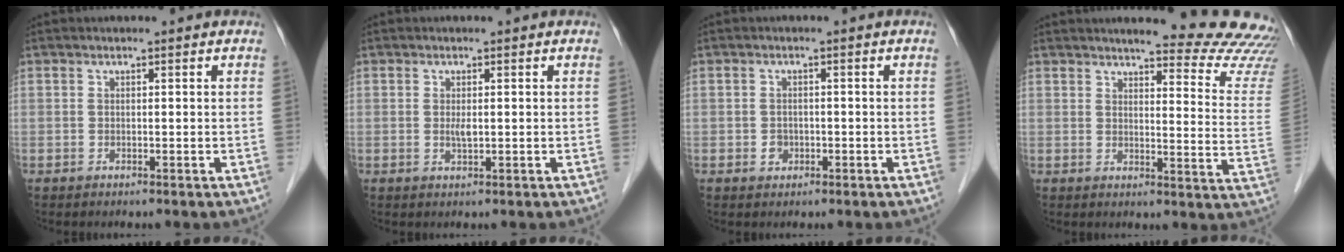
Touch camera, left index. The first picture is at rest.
{"total": 1.5, "force": [0.0, 0.4, 1.4], "torque": [-0.028, -0.001, 0.001]}
{"total": 1.7, "force": [-0.6, 1.5, 0.6], "torque": [-0.010, 0.005, -0.006]}
{"total": 18.2, "force": [17.5, 0.8, 5.0], "torque": [-0.048, -0.109, 0.178]}